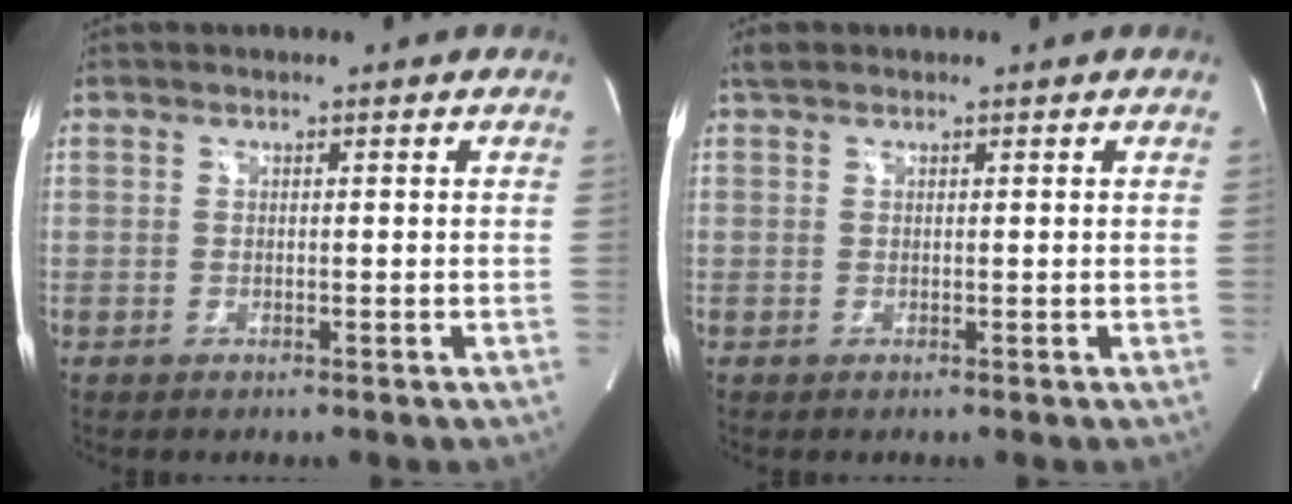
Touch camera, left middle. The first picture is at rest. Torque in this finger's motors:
{"motor_torque": [0.29, 0.09, -0.29, 0.00]}